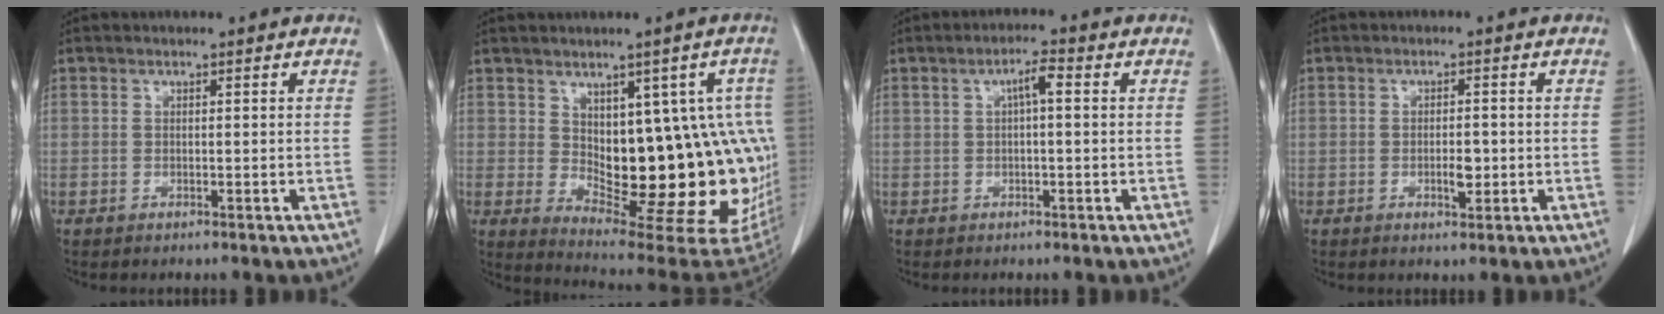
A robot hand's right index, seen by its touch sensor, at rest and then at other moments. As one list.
[{"total": 19.0, "force": [0.7, 8.1, 17.2], "torque": [-0.152, 0.011, 0.034]}, {"total": 2.9, "force": [0.5, 0.4, 2.8], "torque": [-0.047, 0.010, 0.008]}, {"total": 2.8, "force": [-0.6, 1.0, 2.5], "torque": [-0.043, 0.001, -0.007]}]